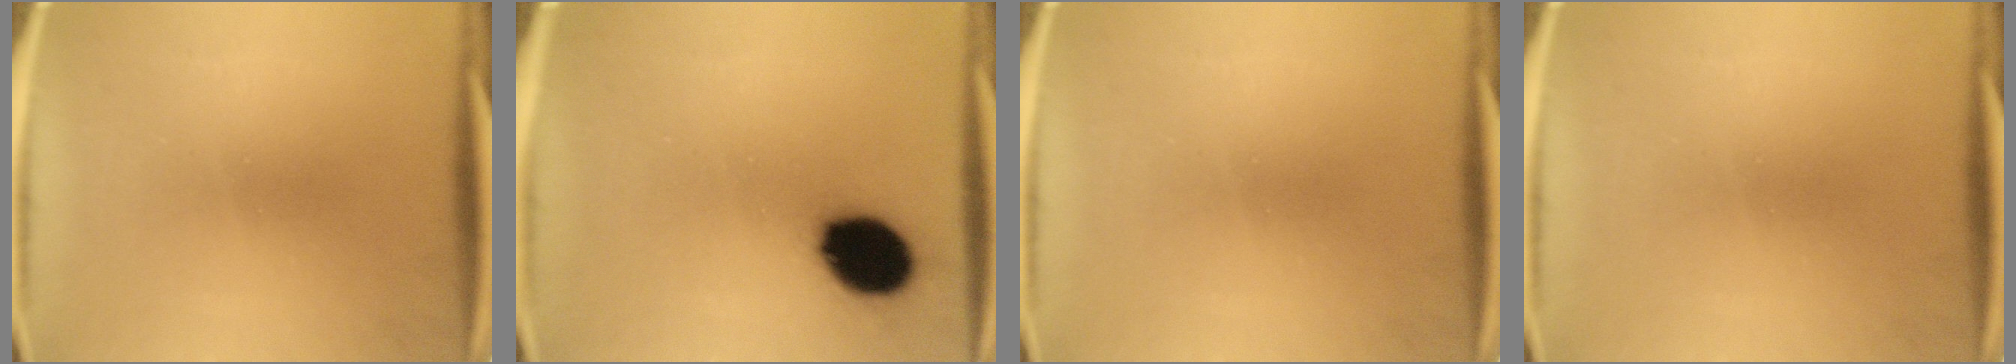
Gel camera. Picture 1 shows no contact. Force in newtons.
{"total": 13.6}
{"total": 0.0}
{"total": 0.0}